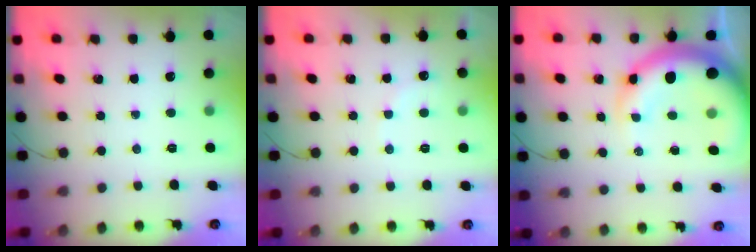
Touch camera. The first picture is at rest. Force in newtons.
{"total": 4.2, "press": 4.0, "slide": 1.1}
{"total": 11.4, "press": 10.9, "slide": 3.1}